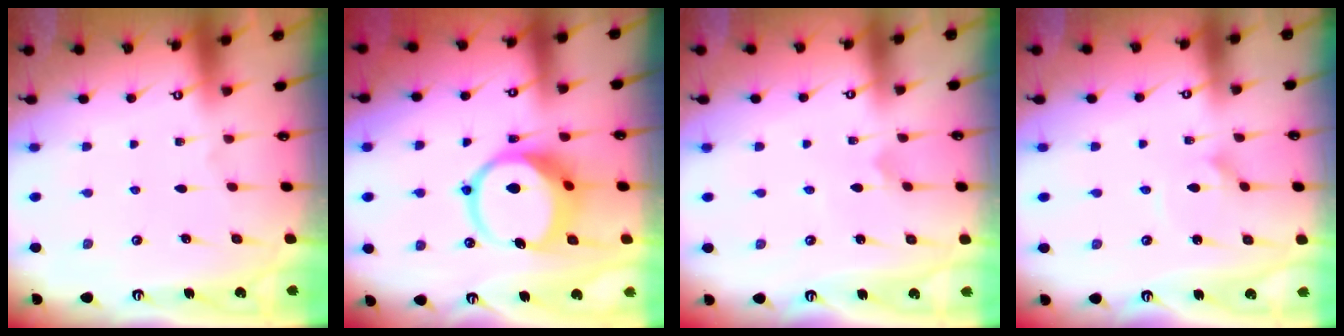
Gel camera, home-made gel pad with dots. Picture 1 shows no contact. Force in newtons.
{"total": 11.4, "press": 11.4, "slide": 1.4}
{"total": 0.7, "press": 0.7, "slide": 0.0}
{"total": 1.8, "press": 1.8, "slide": 0.0}